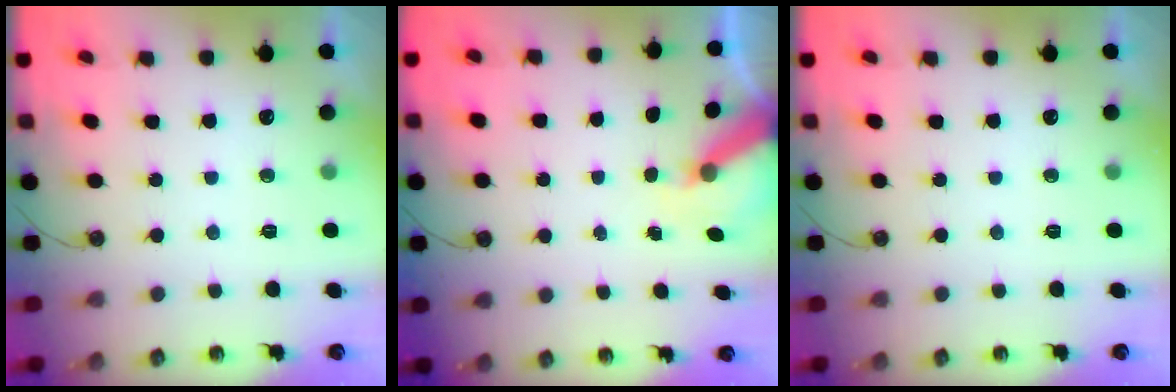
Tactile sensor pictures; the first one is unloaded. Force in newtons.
{"total": 6.5, "press": 6.5, "slide": 0.4}
{"total": 0.0}